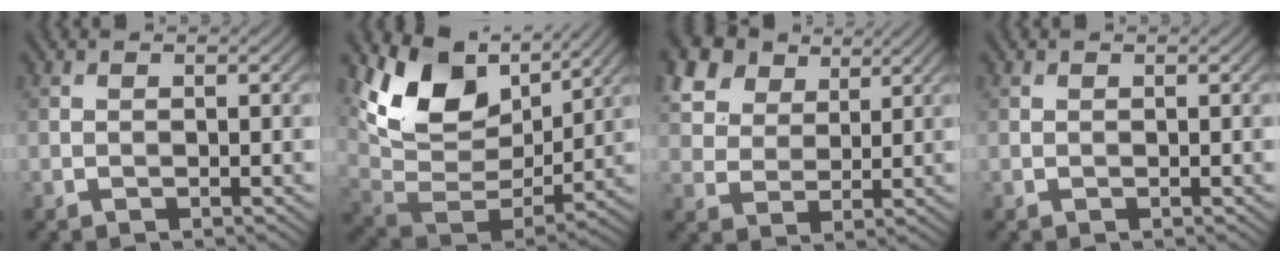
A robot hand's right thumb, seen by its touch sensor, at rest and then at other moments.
{"total": 12.6, "force": [6.9, 7.4, 7.5], "torque": [-0.165, 0.002, 0.132]}
{"total": 11.5, "force": [6.8, 7.5, 5.5], "torque": [-0.182, 0.018, 0.140]}
{"total": 0.0}